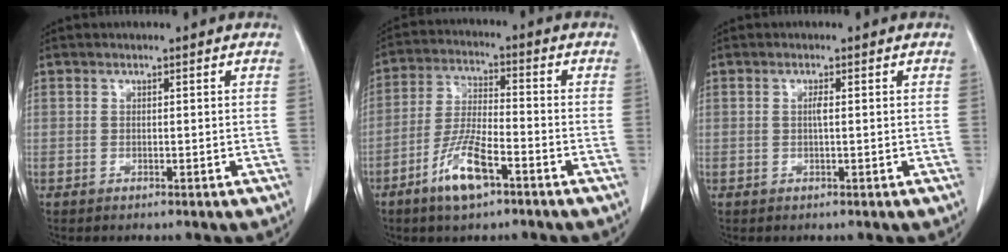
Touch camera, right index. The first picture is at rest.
{"total": 8.8, "force": [-4.9, 2.0, 7.1], "torque": [-0.144, -0.008, -0.091]}
{"total": 0.9, "force": [0.1, 0.1, 0.9], "torque": [-0.019, 0.000, 0.000]}